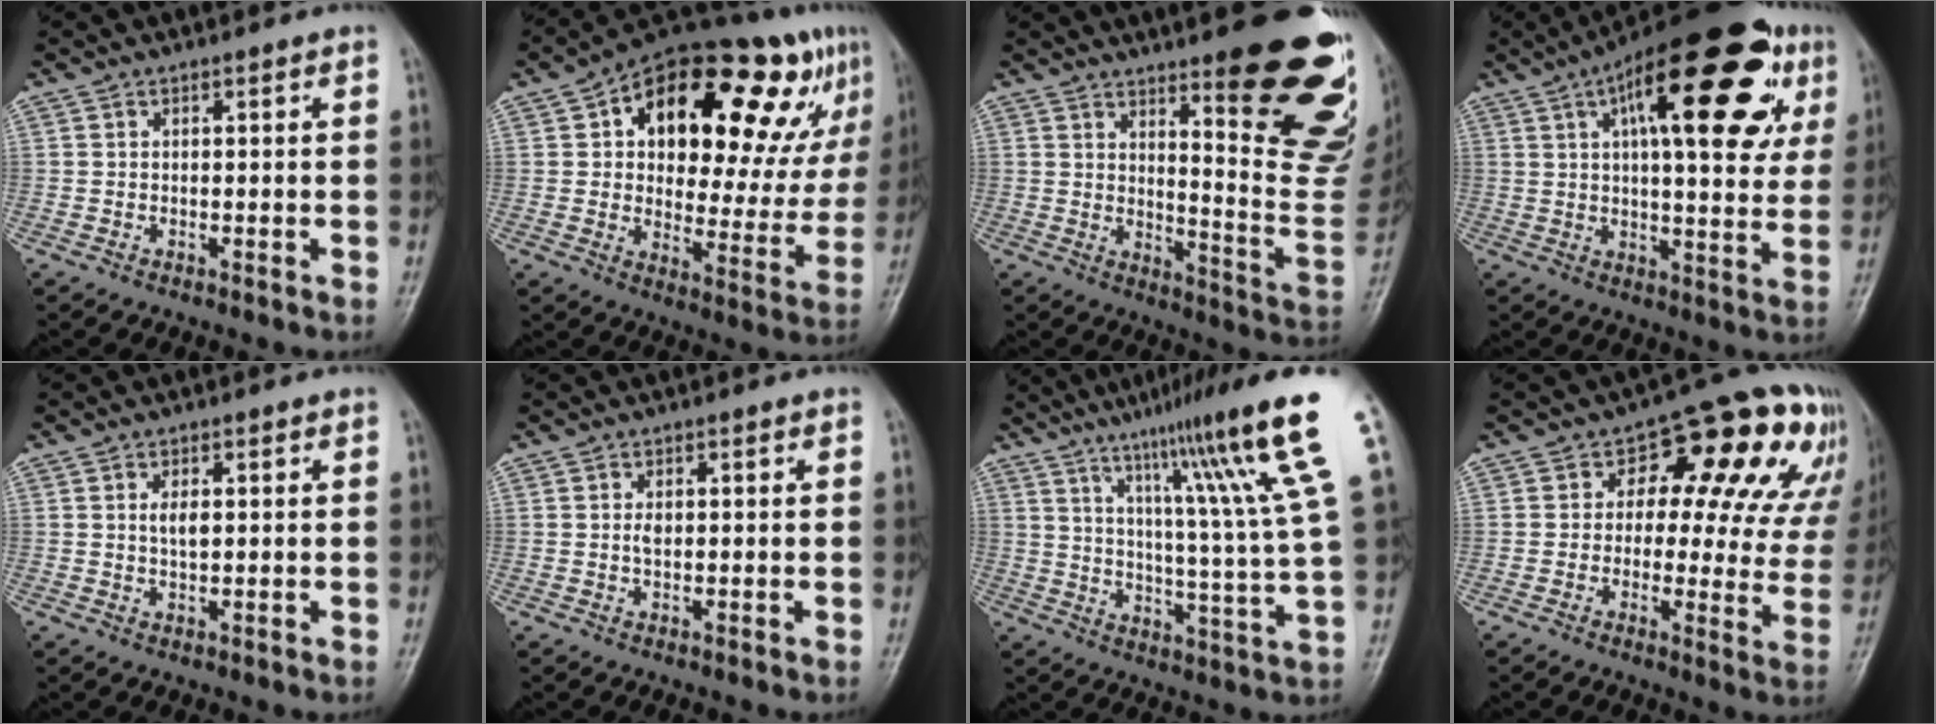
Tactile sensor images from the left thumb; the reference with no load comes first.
{"total": 28.5, "force": [12.0, 13.1, 22.3], "torque": [-0.276, 0.017, 0.178]}
{"total": 24.4, "force": [13.4, 5.4, 19.6], "torque": [-0.192, -0.088, 0.185]}
{"total": 27.6, "force": [10.9, 10.4, 23.2], "torque": [-0.310, 0.011, 0.150]}
{"total": 2.7, "force": [0.6, 1.4, 2.3], "torque": [-0.037, -0.003, 0.010]}
{"total": 1.7, "force": [0.2, 1.1, 1.4], "torque": [-0.022, -0.001, 0.003]}
{"total": 19.7, "force": [10.6, 0.5, 16.6], "torque": [-0.233, -0.046, 0.153]}
{"total": 17.9, "force": [7.1, 9.7, 13.2], "torque": [-0.102, 0.005, 0.078]}